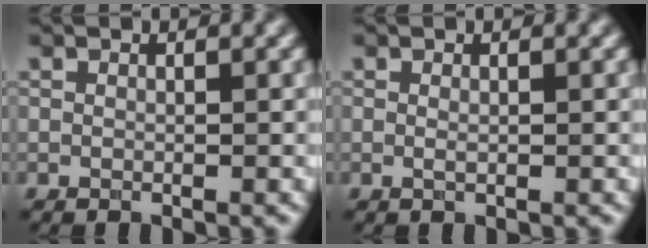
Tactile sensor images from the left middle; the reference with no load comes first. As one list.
[{"total": 0.5, "force": [0.0, 0.1, 0.5], "torque": [-0.011, -0.001, 0.000]}]